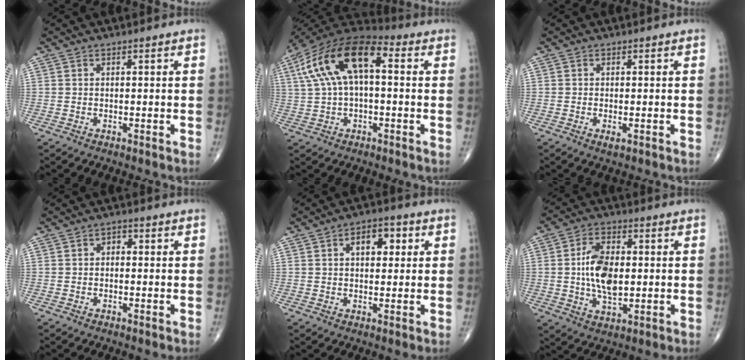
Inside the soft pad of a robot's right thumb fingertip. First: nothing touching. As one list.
[{"total": 17.1, "force": [3.4, 8.4, 14.5], "torque": [-0.271, 0.047, 0.049]}, {"total": 1.2, "force": [-0.4, 0.4, 1.1], "torque": [-0.019, -0.003, -0.008]}, {"total": 1.6, "force": [0.1, 1.2, 1.1], "torque": [-0.005, 0.005, -0.005]}, {"total": 6.6, "force": [1.9, 3.9, 5.0], "torque": [-0.050, 0.006, 0.024]}, {"total": 10.6, "force": [0.3, 5.9, 8.8], "torque": [-0.154, 0.000, 0.007]}]